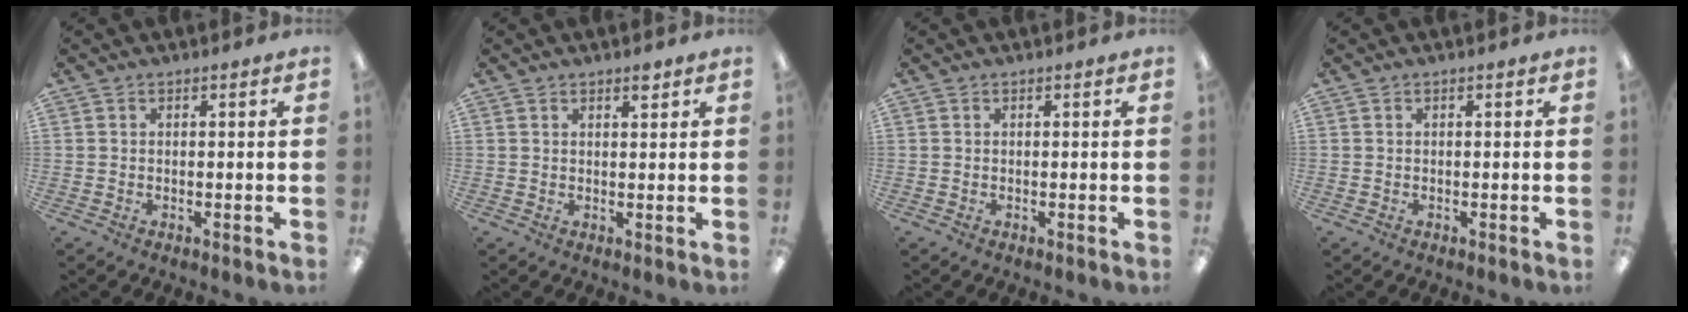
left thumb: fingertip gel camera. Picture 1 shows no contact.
{"total": 2.0, "force": [1.6, 0.7, 0.9], "torque": [-0.004, -0.007, 0.026]}
{"total": 0.0}
{"total": 0.0}